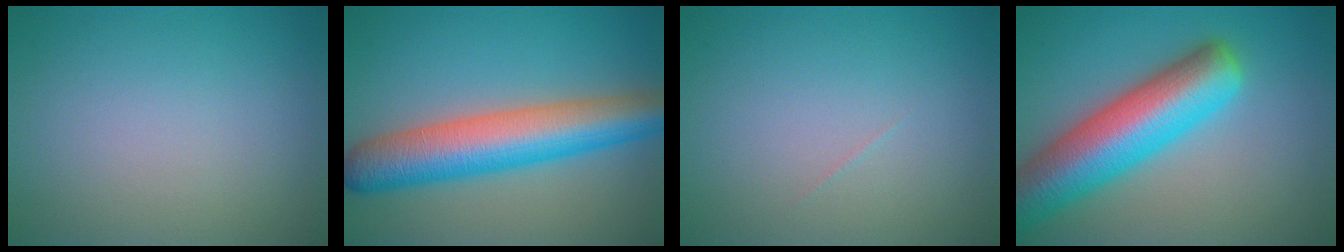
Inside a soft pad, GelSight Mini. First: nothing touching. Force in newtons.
{"total": 8.9, "press": 8.9, "slide": 0.3}
{"total": 0.0}
{"total": 10.3, "press": 10.3, "slide": 0.6}